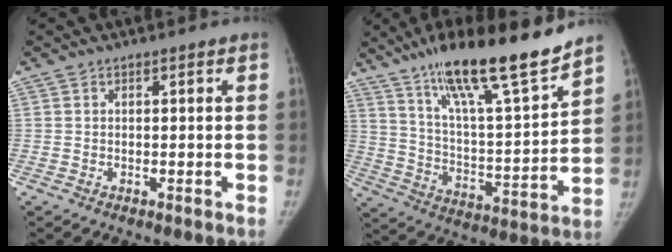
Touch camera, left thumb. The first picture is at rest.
{"total": 21.7, "force": [16.4, 2.7, 14.0], "torque": [-0.208, -0.082, 0.281]}